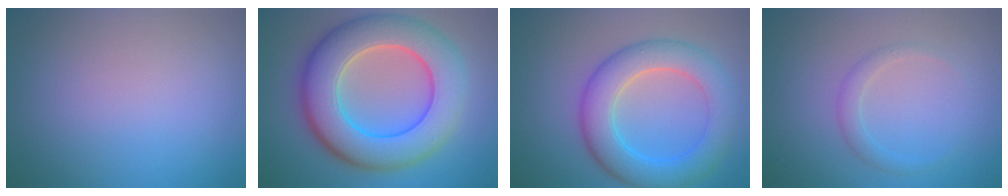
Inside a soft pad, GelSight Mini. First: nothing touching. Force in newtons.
{"total": 11.3, "press": 11.3, "slide": 0.7}
{"total": 7.0, "press": 7.0, "slide": 0.0}
{"total": 1.5, "press": 1.5, "slide": 0.2}